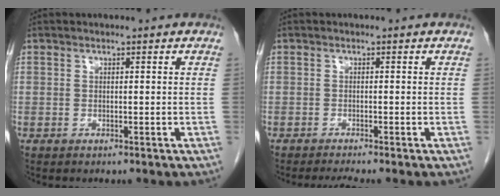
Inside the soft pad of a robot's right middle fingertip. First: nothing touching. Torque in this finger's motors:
{"motor_torque": [0.12, -0.02, 0.00, 0.02]}